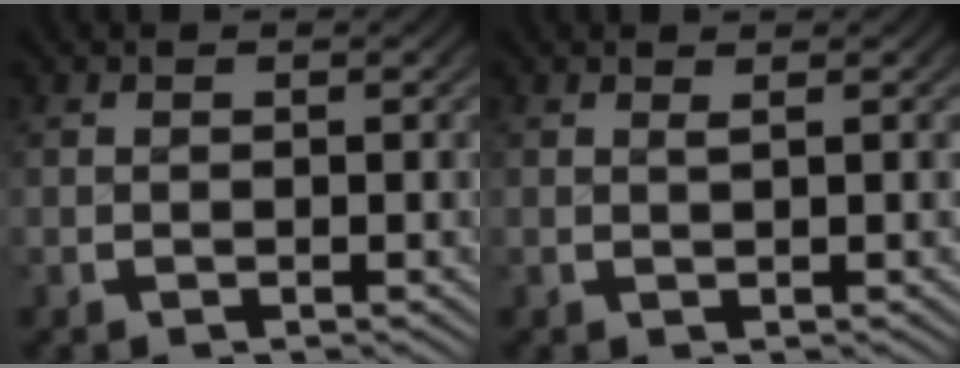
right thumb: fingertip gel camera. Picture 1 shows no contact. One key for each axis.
{"total": 0.9, "fx": 0.7, "fy": 0.0, "fz": 0.5, "tx": -0.004, "ty": 0.002, "tz": 0.012}